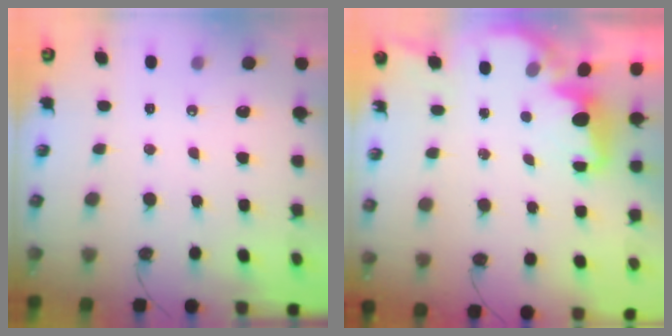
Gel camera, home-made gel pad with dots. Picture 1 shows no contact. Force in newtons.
{"total": 2.2, "press": 2.1, "slide": 0.8}